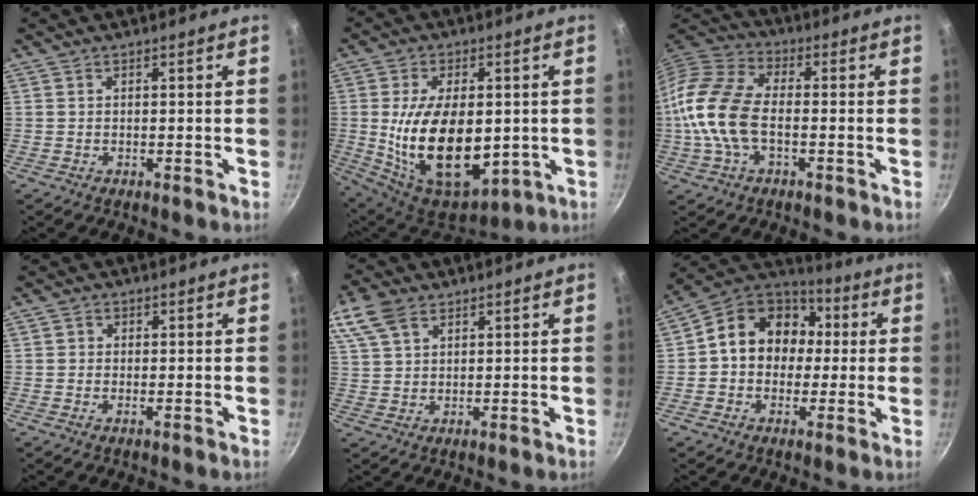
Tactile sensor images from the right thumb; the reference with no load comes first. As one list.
[{"total": 21.3, "force": [-1.1, 12.4, 17.3], "torque": [-0.281, -0.020, 0.003]}, {"total": 14.9, "force": [-1.8, 8.6, 12.0], "torque": [-0.233, 0.033, -0.052]}, {"total": 1.0, "force": [0.0, 0.9, 0.6], "torque": [-0.012, 0.002, -0.004]}, {"total": 9.1, "force": [5.2, 5.4, 5.2], "torque": [-0.108, 0.011, 0.102]}, {"total": 14.8, "force": [1.4, 12.4, 7.8], "torque": [-0.086, 0.038, 0.003]}]